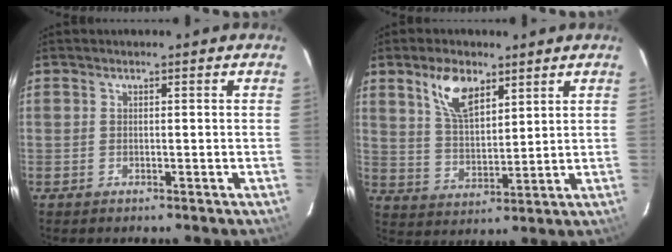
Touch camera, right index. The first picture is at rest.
{"total": 9.0, "force": [5.4, 4.2, 5.9], "torque": [-0.109, 0.012, 0.107]}